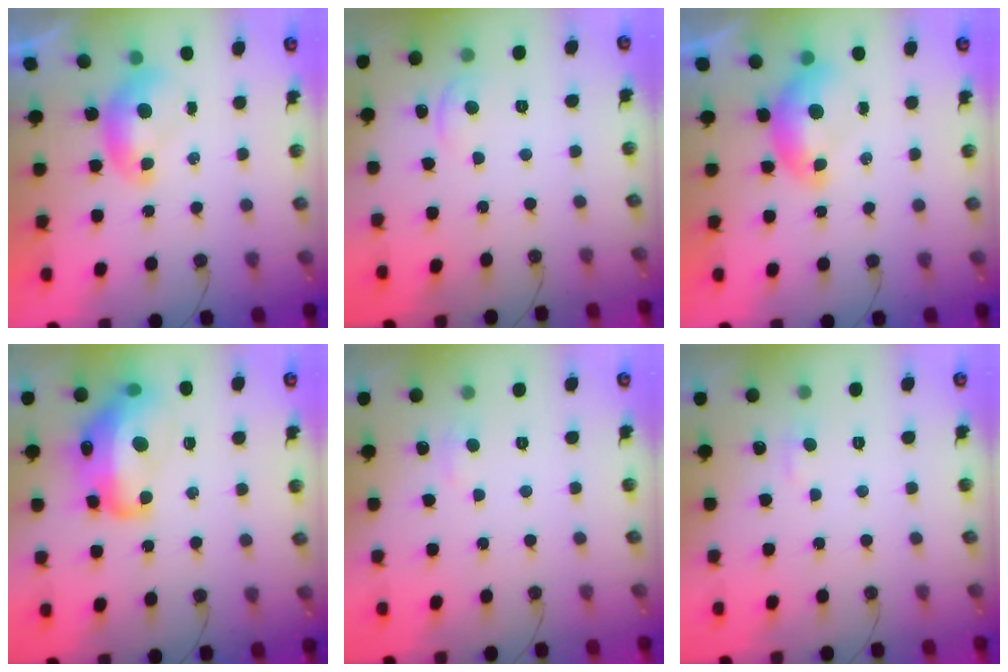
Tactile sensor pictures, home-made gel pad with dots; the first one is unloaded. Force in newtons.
{"total": 0.8, "press": 0.5, "slide": 0.7}
{"total": 0.8, "press": 0.3, "slide": 0.7}
{"total": 13.8, "press": 13.7, "slide": 1.4}
{"total": 2.2, "press": 2.1, "slide": 0.6}
{"total": 2.0, "press": 1.9, "slide": 0.5}